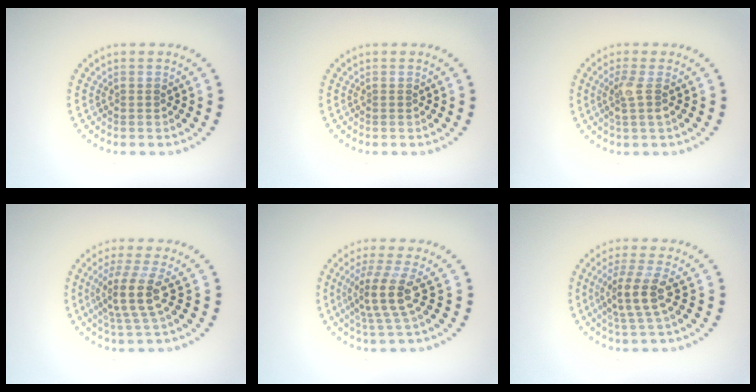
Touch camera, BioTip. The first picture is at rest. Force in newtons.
{"total": 0.0}
{"total": 1.9, "press": 1.5, "slide": 1.2}
{"total": 3.7, "press": 2.9, "slide": 2.3}
{"total": 3.6, "press": 2.8, "slide": 2.4}
{"total": 3.5, "press": 3.1, "slide": 1.6}